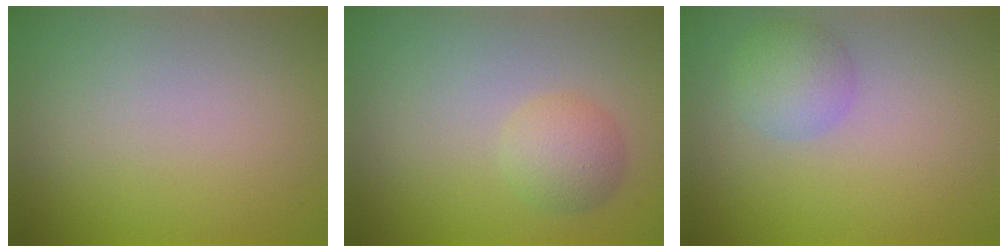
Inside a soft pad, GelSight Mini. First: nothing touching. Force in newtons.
{"total": 2.6, "press": 2.6, "slide": 0.1}
{"total": 2.5, "press": 2.5, "slide": 0.1}